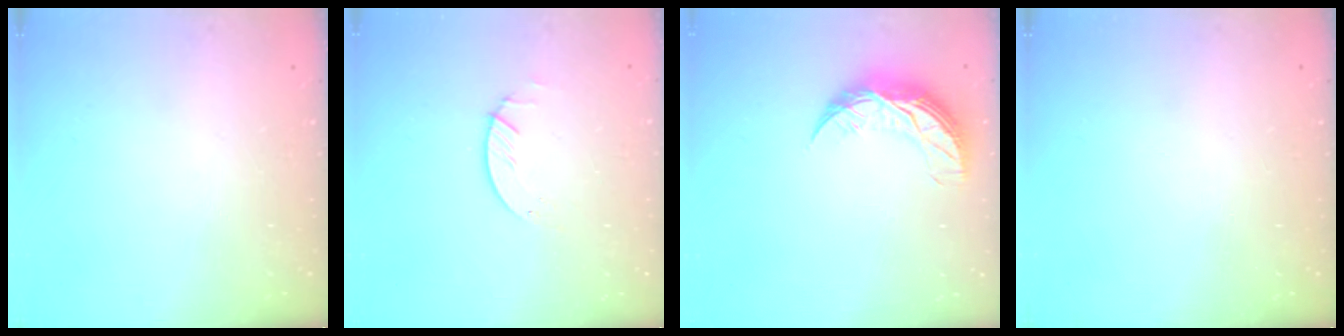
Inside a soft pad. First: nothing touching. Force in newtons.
{"total": 1.3, "press": 1.2, "slide": 0.1}
{"total": 9.7, "press": 9.7, "slide": 0.5}
{"total": 0.0}